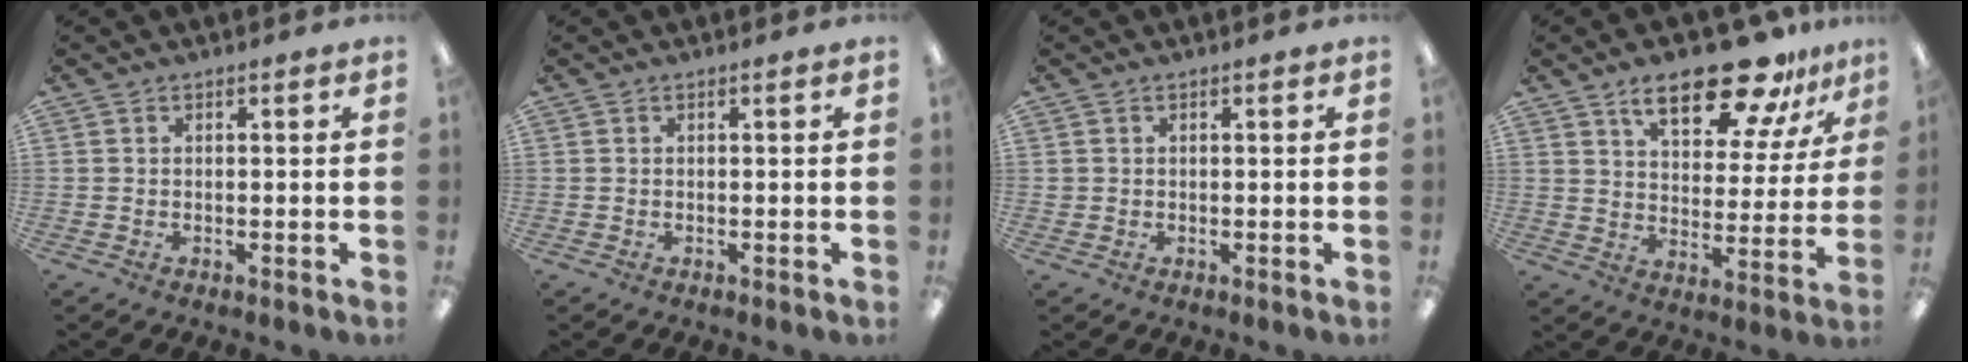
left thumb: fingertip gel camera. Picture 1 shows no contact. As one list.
[{"total": 0.0}, {"total": 0.9, "force": [0.2, 0.8, 0.1], "torque": [-0.001, 0.005, 0.002]}, {"total": 20.6, "force": [14.2, 8.3, 12.4], "torque": [-0.191, -0.074, 0.236]}]